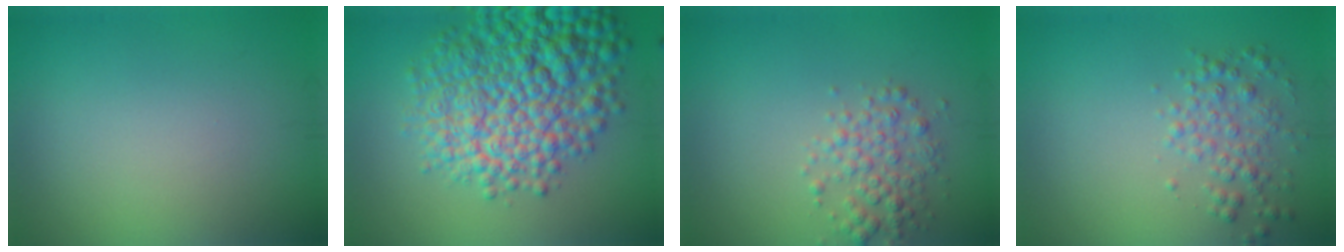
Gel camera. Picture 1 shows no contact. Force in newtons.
{"total": 11.1, "press": 11.1, "slide": 0.3}
{"total": 2.7, "press": 2.7, "slide": 0.0}
{"total": 2.5, "press": 2.5, "slide": 0.1}